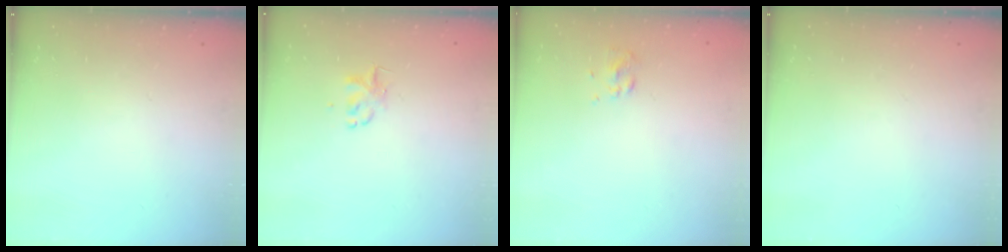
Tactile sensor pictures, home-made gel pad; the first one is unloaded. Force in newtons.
{"total": 2.6, "press": 2.6, "slide": 0.3}
{"total": 2.7, "press": 2.5, "slide": 0.8}
{"total": 0.0}